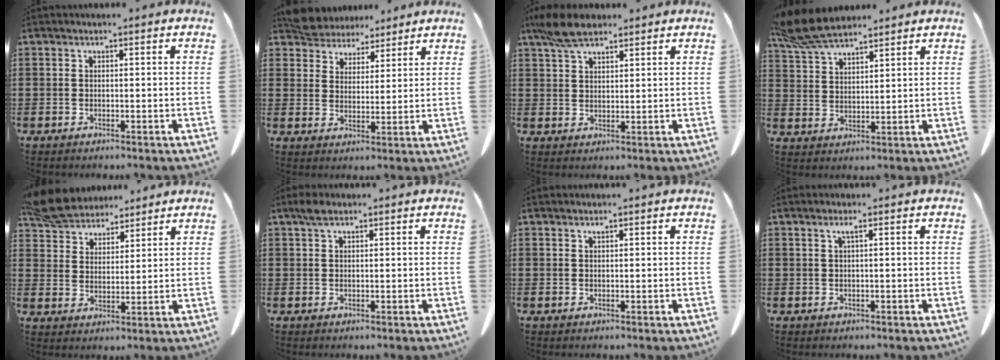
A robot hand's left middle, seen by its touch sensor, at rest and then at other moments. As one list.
[{"total": 5.5, "force": [5.2, 1.6, 0.0], "torque": [-0.026, -0.021, 0.101]}, {"total": 6.3, "force": [4.7, 2.3, 3.5], "torque": [-0.081, -0.002, 0.089]}, {"total": 8.0, "force": [6.8, 1.8, 3.7], "torque": [-0.093, -0.013, 0.131]}, {"total": 7.9, "force": [7.2, 2.4, 2.0], "torque": [-0.072, -0.018, 0.139]}, {"total": 1.9, "force": [1.2, 0.8, 1.3], "torque": [-0.030, 0.003, 0.022]}, {"total": 0.7, "force": [0.4, 0.0, 0.5], "torque": [-0.011, -0.002, 0.010]}, {"total": 1.2, "force": [0.4, -0.1, 1.1], "torque": [-0.022, -0.001, 0.007]}]